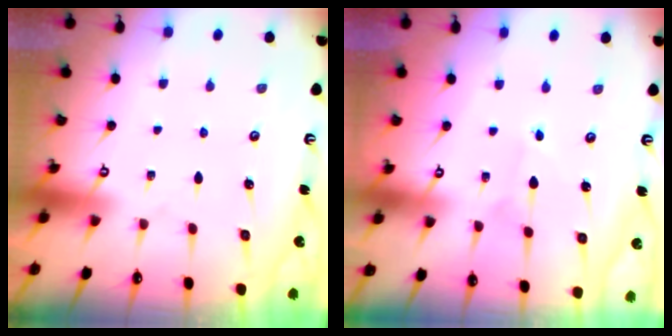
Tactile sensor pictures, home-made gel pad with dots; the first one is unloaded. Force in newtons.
{"total": 2.0, "press": 2.0, "slide": 0.2}